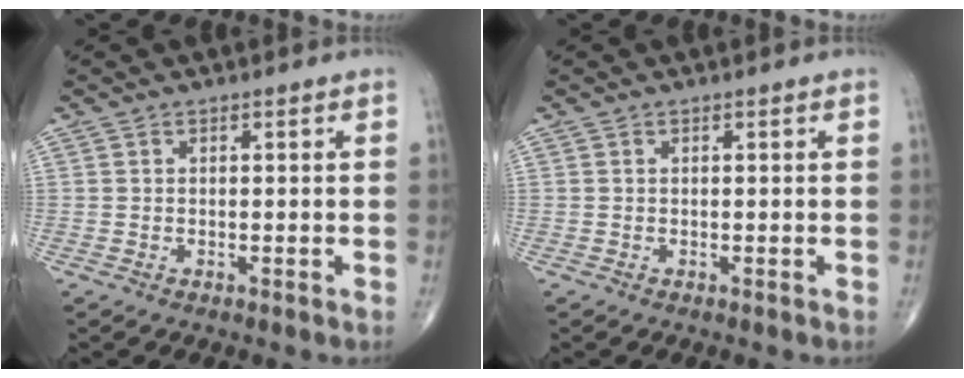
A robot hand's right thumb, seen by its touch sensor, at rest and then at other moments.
{"total": 0.0}